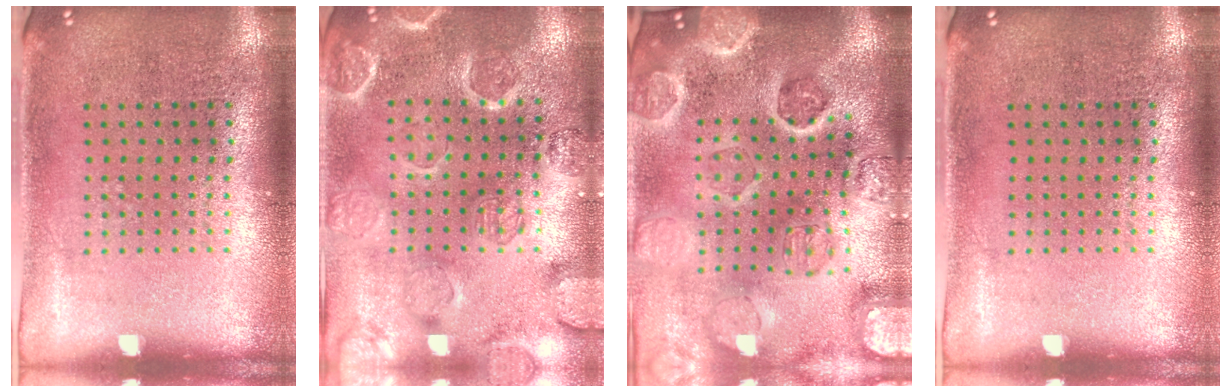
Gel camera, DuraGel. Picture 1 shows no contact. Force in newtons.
{"total": 2.9, "press": 2.8, "slide": 0.3}
{"total": 4.4, "press": 4.0, "slide": 1.8}
{"total": 0.0}